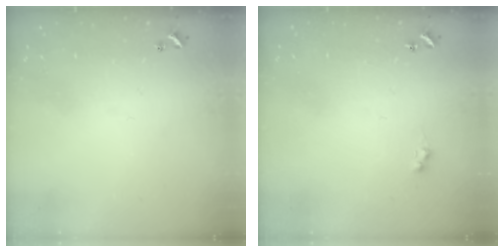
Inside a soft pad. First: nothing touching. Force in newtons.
{"total": 1.0, "press": 0.9, "slide": 0.4}